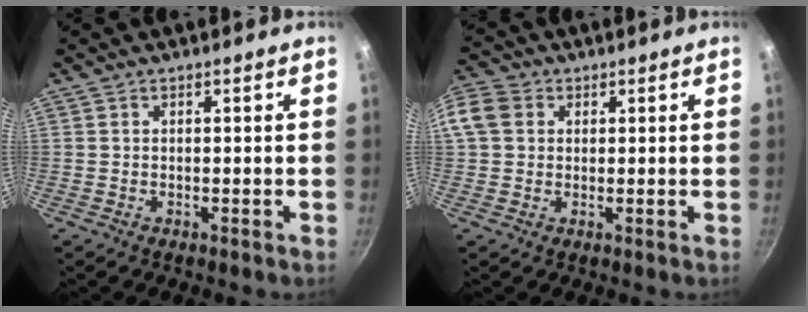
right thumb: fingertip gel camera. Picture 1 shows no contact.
{"total": 9.0, "force": [1.9, 7.4, 4.6], "torque": [-0.093, 0.016, 0.023]}